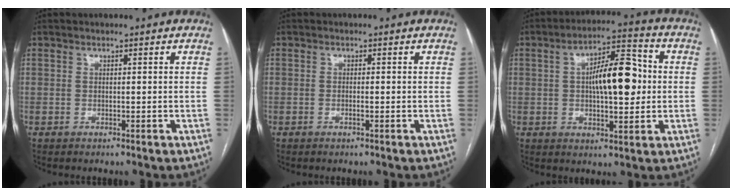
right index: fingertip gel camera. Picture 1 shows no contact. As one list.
[{"total": 0.7, "force": [-0.3, 0.0, 0.7], "torque": [-0.014, 0.000, -0.004]}, {"total": 11.5, "force": [0.8, 3.7, 10.9], "torque": [-0.177, 0.026, 0.014]}]